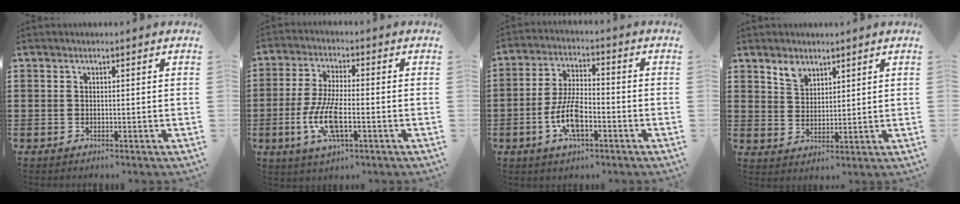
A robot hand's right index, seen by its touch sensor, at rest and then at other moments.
{"total": 8.4, "force": [-2.6, 2.6, 7.6], "torque": [-0.165, -0.013, -0.049]}
{"total": 8.3, "force": [-2.9, 3.3, 7.0], "torque": [-0.157, -0.004, -0.059]}
{"total": 3.3, "force": [2.6, 1.9, 0.9], "torque": [-0.018, 0.002, 0.048]}